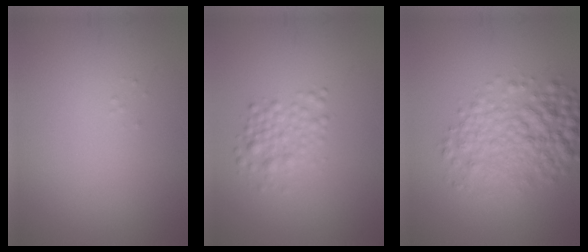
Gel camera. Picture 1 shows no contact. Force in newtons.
{"total": 2.3, "press": 2.3, "slide": 0.0}
{"total": 5.7, "press": 5.7, "slide": 0.1}